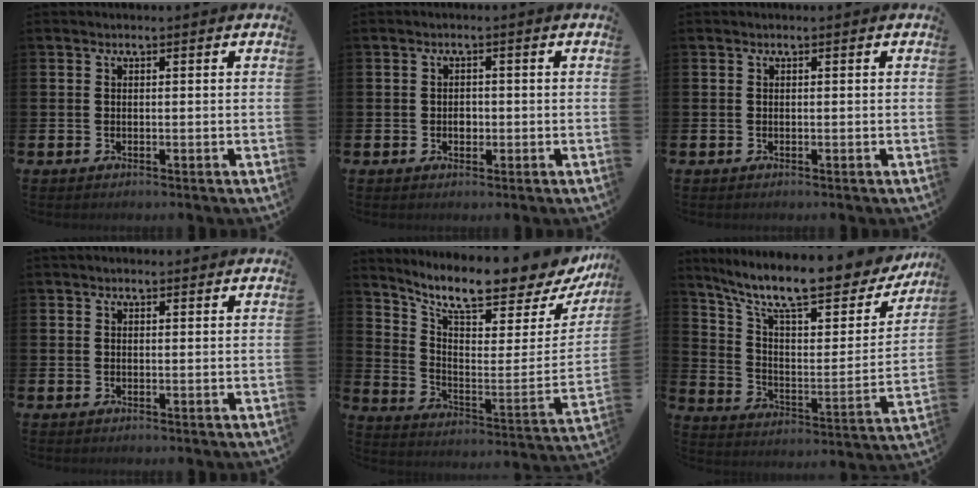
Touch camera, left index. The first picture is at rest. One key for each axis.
{"total": 1.5, "fx": -0.2, "fy": 1.2, "fz": 0.9, "tx": -0.008, "ty": 0.004, "tz": -0.007}
{"total": 0.0}
{"total": 0.9, "fx": 0.8, "fy": 0.3, "fz": 0.3, "tx": 0.002, "ty": 0.000, "tz": 0.012}
{"total": 9.7, "fx": 8.6, "fy": 1.6, "fz": 4.3, "tx": -0.094, "ty": -0.082, "tz": 0.138}
{"total": 12.5, "fx": 10.2, "fy": 3.2, "fz": 6.4, "tx": -0.147, "ty": -0.071, "tz": 0.171}